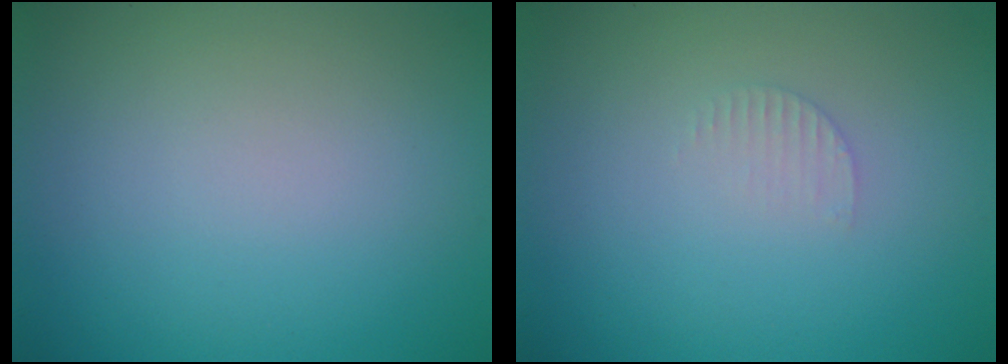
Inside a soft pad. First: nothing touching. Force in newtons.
{"total": 0.8, "press": 0.8, "slide": 0.2}